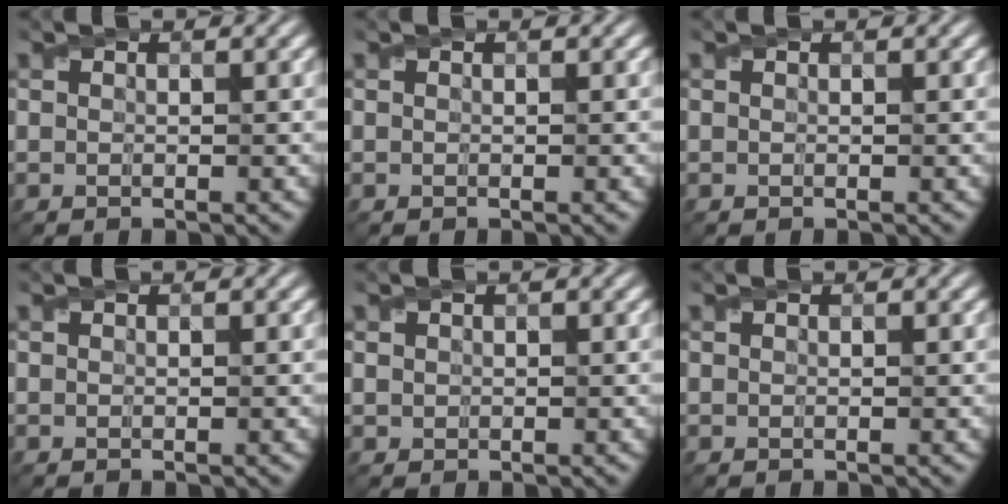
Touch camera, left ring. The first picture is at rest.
{"total": 0.0}
{"total": 0.0}
{"total": 0.0}
{"total": 0.6, "force": [0.2, 0.6, 0.0], "torque": [0.002, -0.002, 0.006]}
{"total": 0.0}